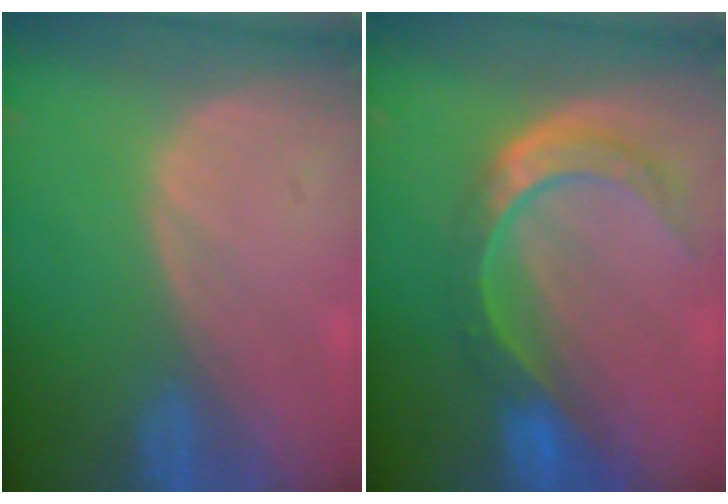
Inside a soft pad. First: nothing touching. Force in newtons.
{"total": 8.8, "press": 7.4, "slide": 4.7}